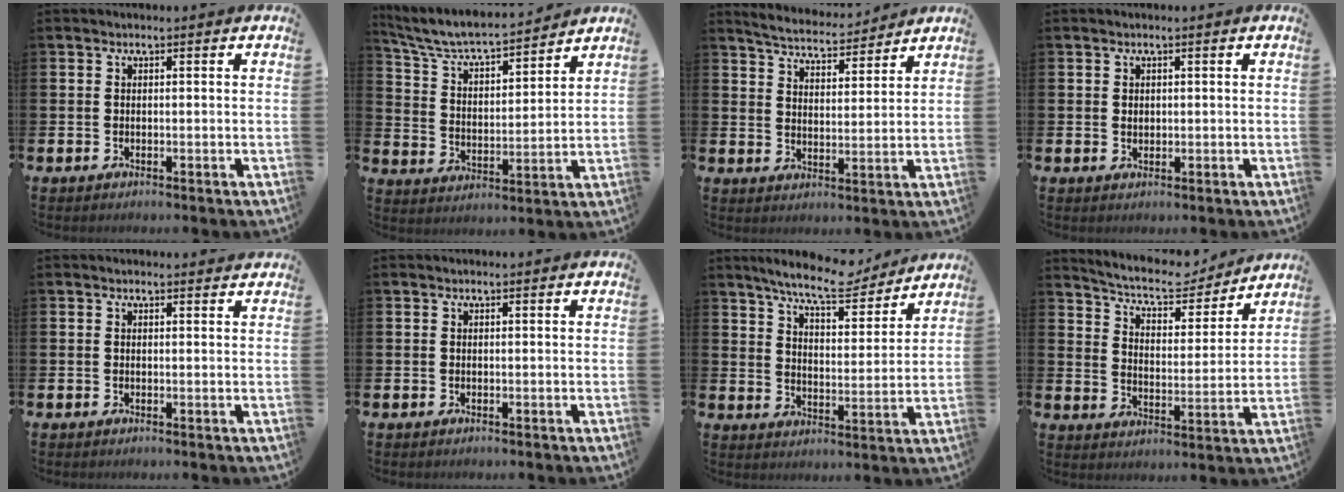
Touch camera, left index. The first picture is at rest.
{"total": 6.9, "force": [6.6, 0.8, 2.1], "torque": [-0.078, -0.050, 0.112]}
{"total": 5.3, "force": [5.2, 0.6, 0.7], "torque": [-0.036, -0.032, 0.093]}
{"total": 0.9, "force": [0.5, 0.6, 0.3], "torque": [0.003, 0.001, 0.007]}
{"total": 0.6, "force": [0.5, 0.1, 0.1], "torque": [0.005, -0.002, 0.008]}
{"total": 0.0}
{"total": 8.9, "force": [8.2, 1.2, 3.2], "torque": [-0.078, -0.047, 0.145]}
{"total": 7.5, "force": [7.0, 1.7, 2.1], "torque": [-0.061, -0.053, 0.117]}